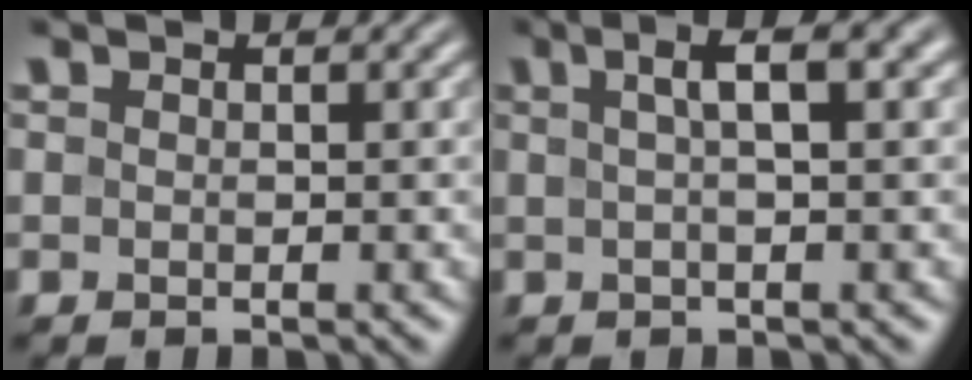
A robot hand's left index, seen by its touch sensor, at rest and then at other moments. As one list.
[{"total": 4.0, "force": [1.3, 0.9, 3.7], "torque": [-0.057, 0.011, 0.018]}]